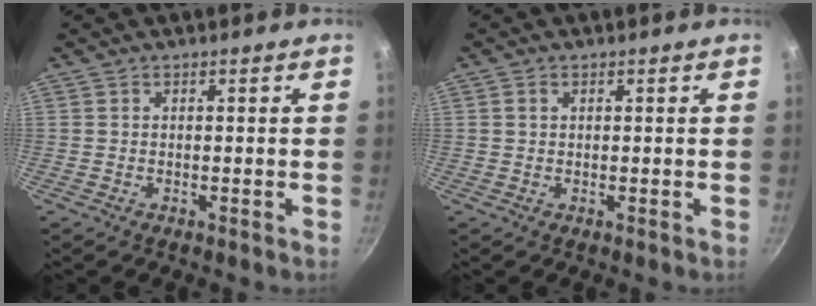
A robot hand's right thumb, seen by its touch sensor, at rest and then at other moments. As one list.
[{"total": 1.3, "force": [0.4, 1.0, 0.7], "torque": [-0.008, 0.004, 0.006]}]